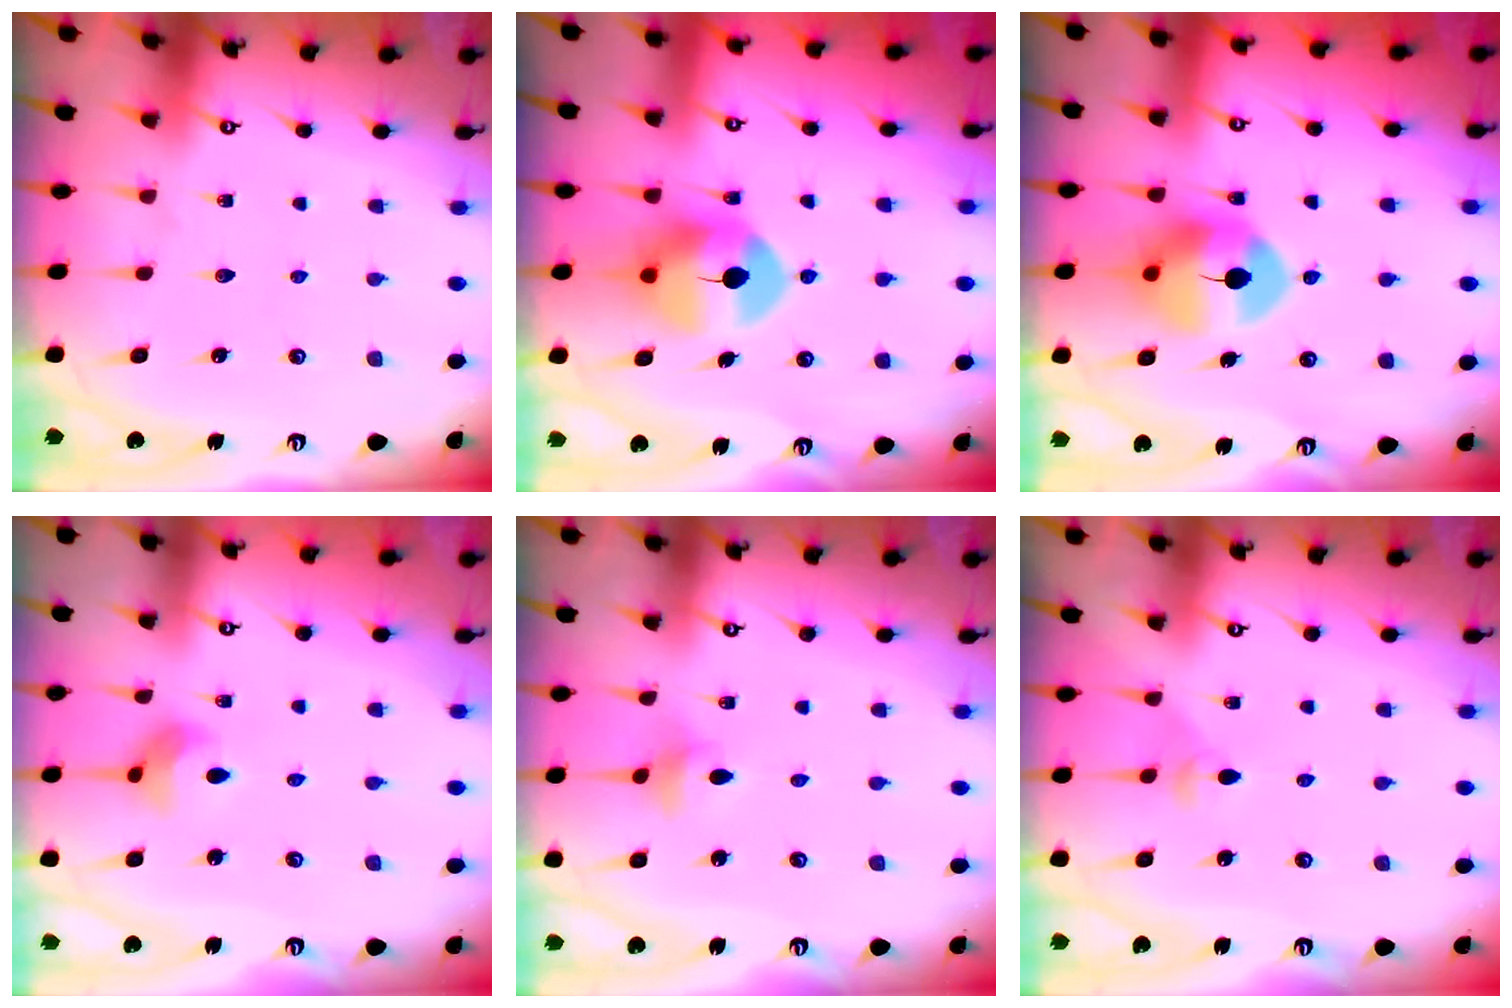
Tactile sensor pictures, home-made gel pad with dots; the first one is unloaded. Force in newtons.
{"total": 9.1, "press": 8.9, "slide": 1.8}
{"total": 8.5, "press": 8.5, "slide": 0.3}
{"total": 4.9, "press": 4.9, "slide": 0.5}
{"total": 2.8, "press": 2.8, "slide": 0.4}
{"total": 3.1, "press": 3.1, "slide": 0.4}